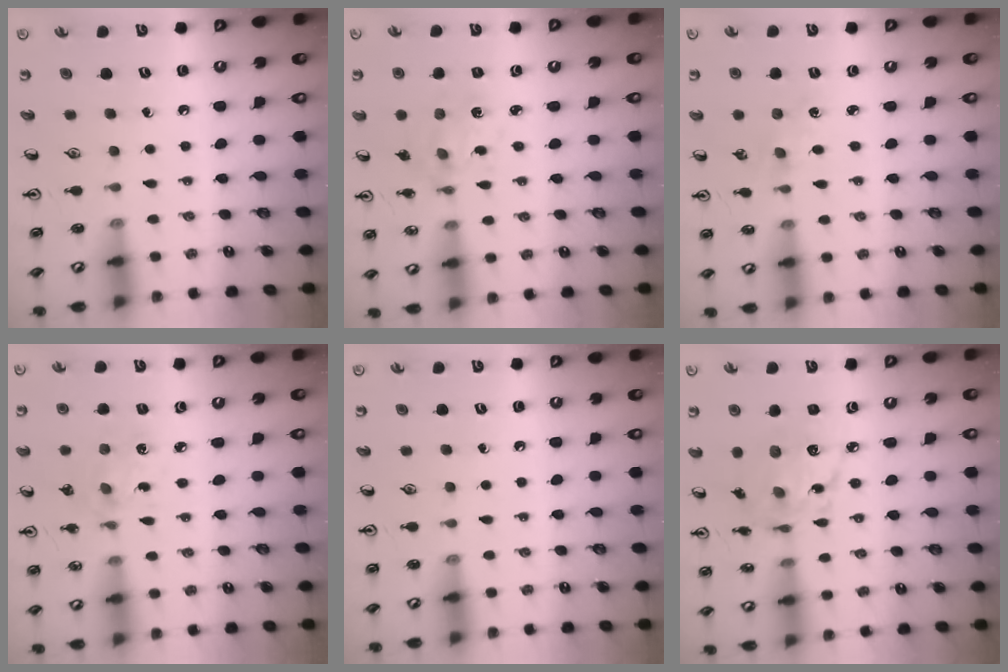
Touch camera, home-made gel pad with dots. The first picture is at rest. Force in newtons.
{"total": 2.0, "press": 2.0, "slide": 0.5}
{"total": 1.6, "press": 1.6, "slide": 0.3}
{"total": 2.8, "press": 2.7, "slide": 0.7}
{"total": 0.0}
{"total": 12.1, "press": 12.1, "slide": 0.8}